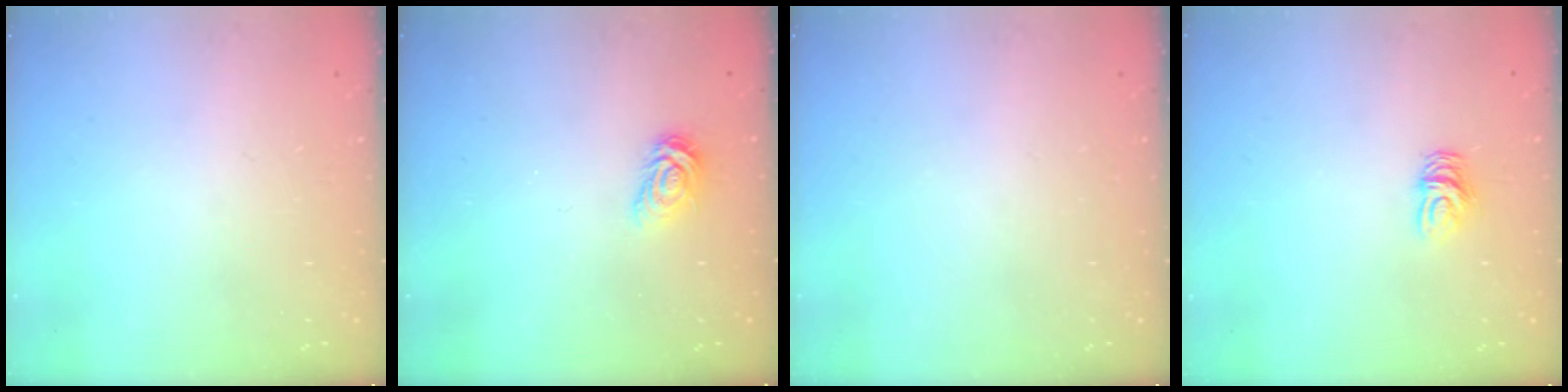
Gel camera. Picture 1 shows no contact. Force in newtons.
{"total": 5.0, "press": 5.0, "slide": 0.1}
{"total": 0.0}
{"total": 6.5, "press": 6.4, "slide": 0.5}